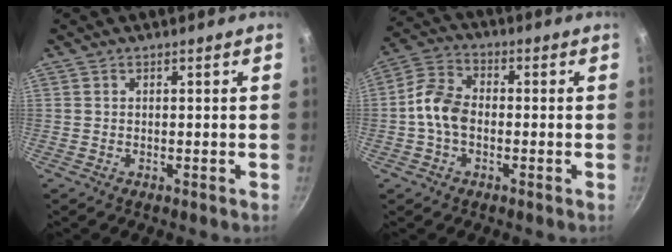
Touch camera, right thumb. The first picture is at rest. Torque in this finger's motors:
{"motor_torque": [0.23, 0.61, 0.82, -0.22, 0.00]}